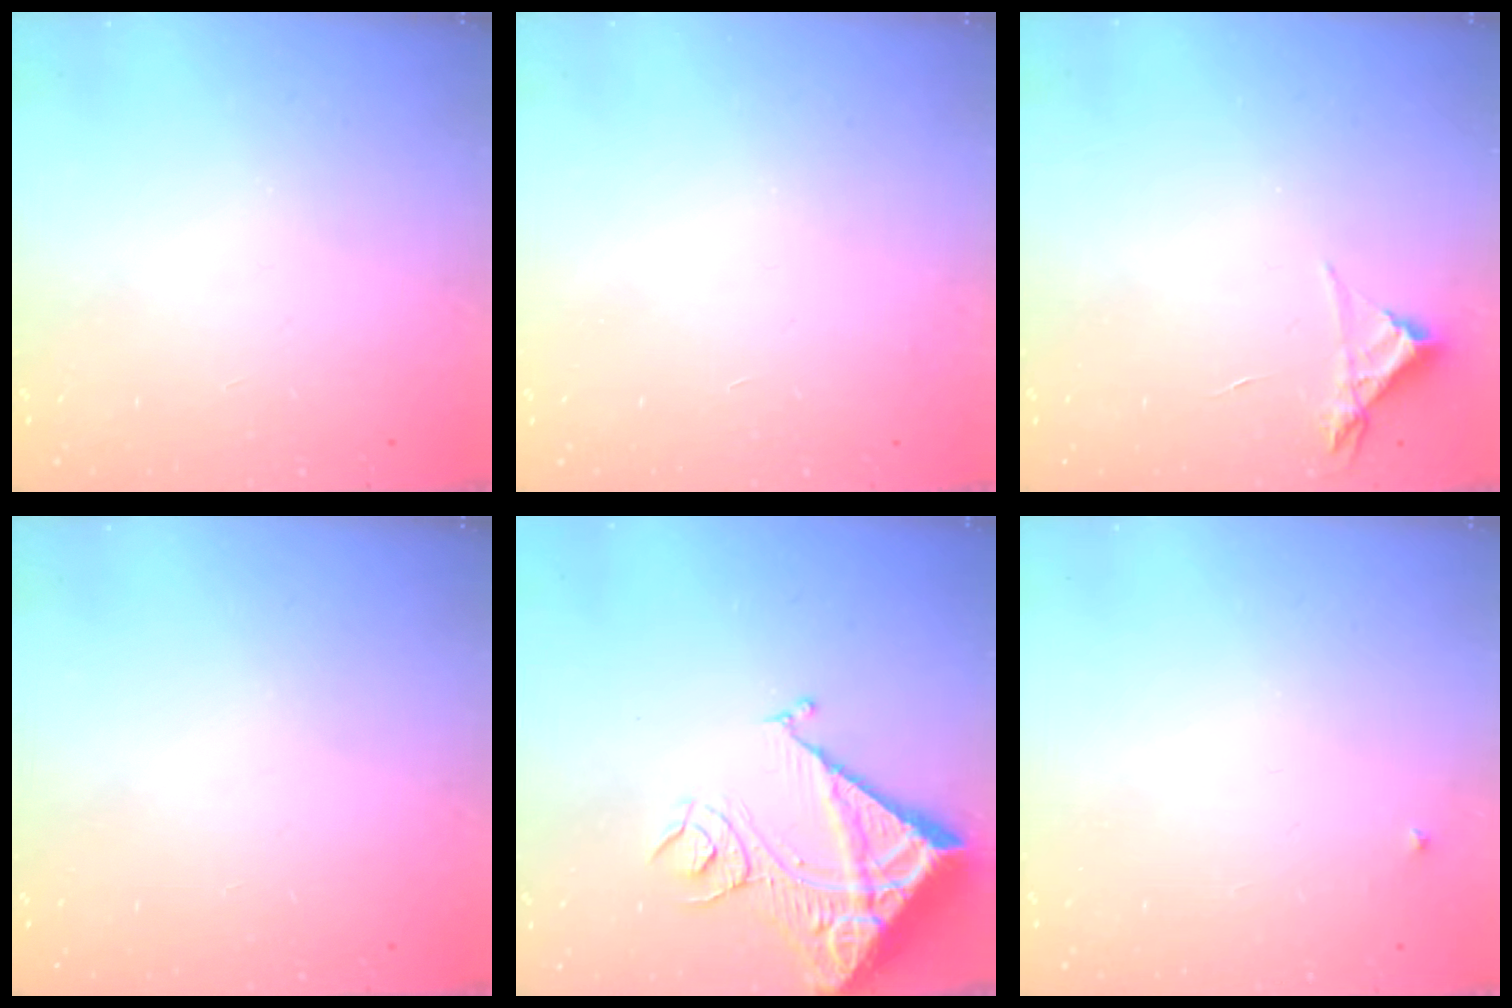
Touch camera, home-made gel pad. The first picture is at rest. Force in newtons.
{"total": 3.4, "press": 3.4, "slide": 0.1}
{"total": 3.5, "press": 3.5, "slide": 0.4}
{"total": 0.0}
{"total": 17.3, "press": 17.1, "slide": 2.3}
{"total": 3.0, "press": 3.0, "slide": 0.4}